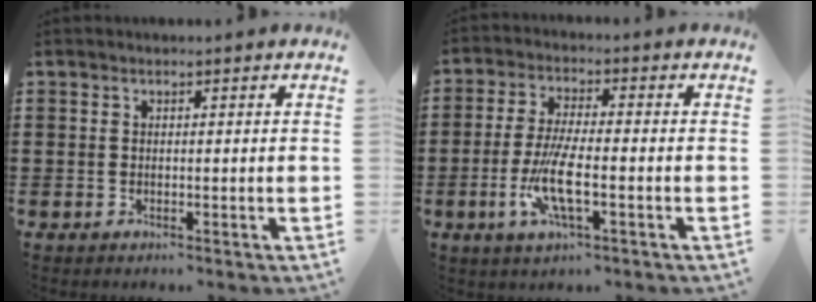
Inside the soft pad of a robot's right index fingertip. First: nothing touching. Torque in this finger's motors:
{"motor_torque": [2.14, 0.00, 0.87, 0.21]}